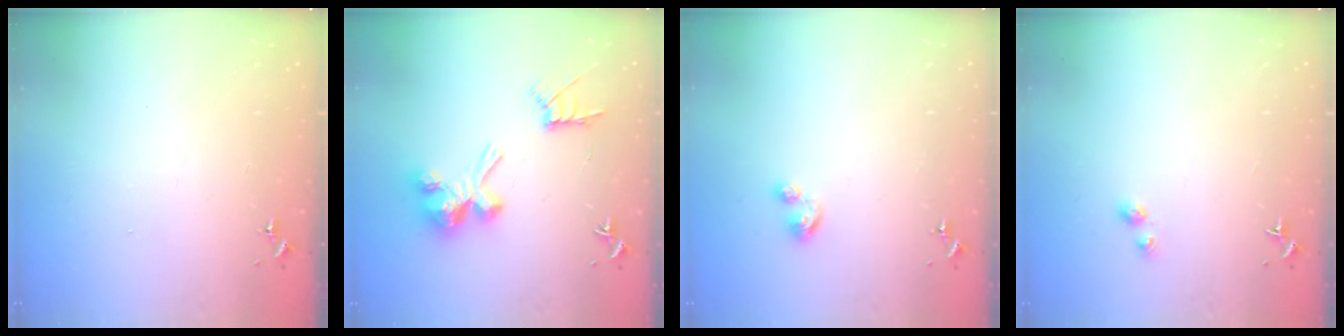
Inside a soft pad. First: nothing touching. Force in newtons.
{"total": 13.1, "press": 13.1, "slide": 0.4}
{"total": 5.2, "press": 5.2, "slide": 0.5}
{"total": 2.9, "press": 2.9, "slide": 0.5}